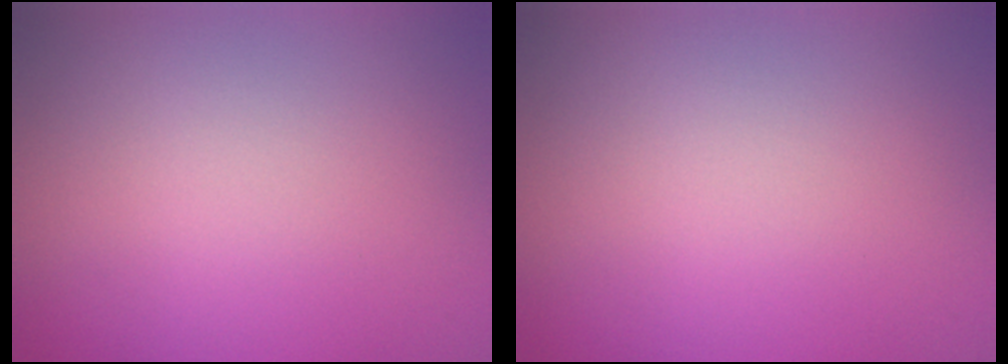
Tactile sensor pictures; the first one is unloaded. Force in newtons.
{"total": 0.0}